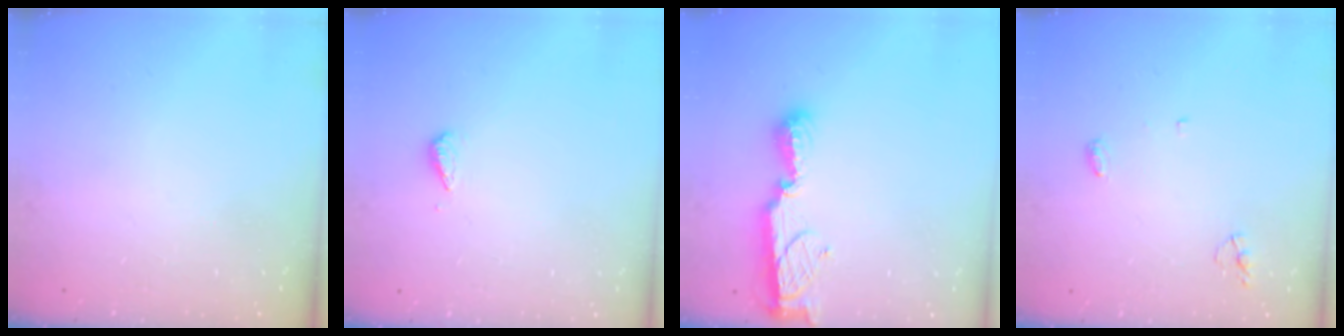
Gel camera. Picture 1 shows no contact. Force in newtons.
{"total": 3.6, "press": 3.6, "slide": 0.5}
{"total": 8.5, "press": 8.4, "slide": 0.2}
{"total": 4.0, "press": 3.9, "slide": 0.3}